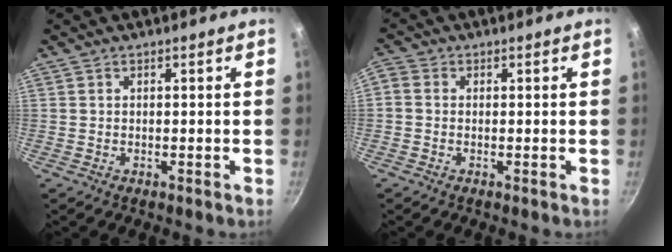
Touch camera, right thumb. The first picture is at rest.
{"total": 1.8, "force": [-0.4, 1.3, 1.1], "torque": [-0.030, 0.008, -0.020]}